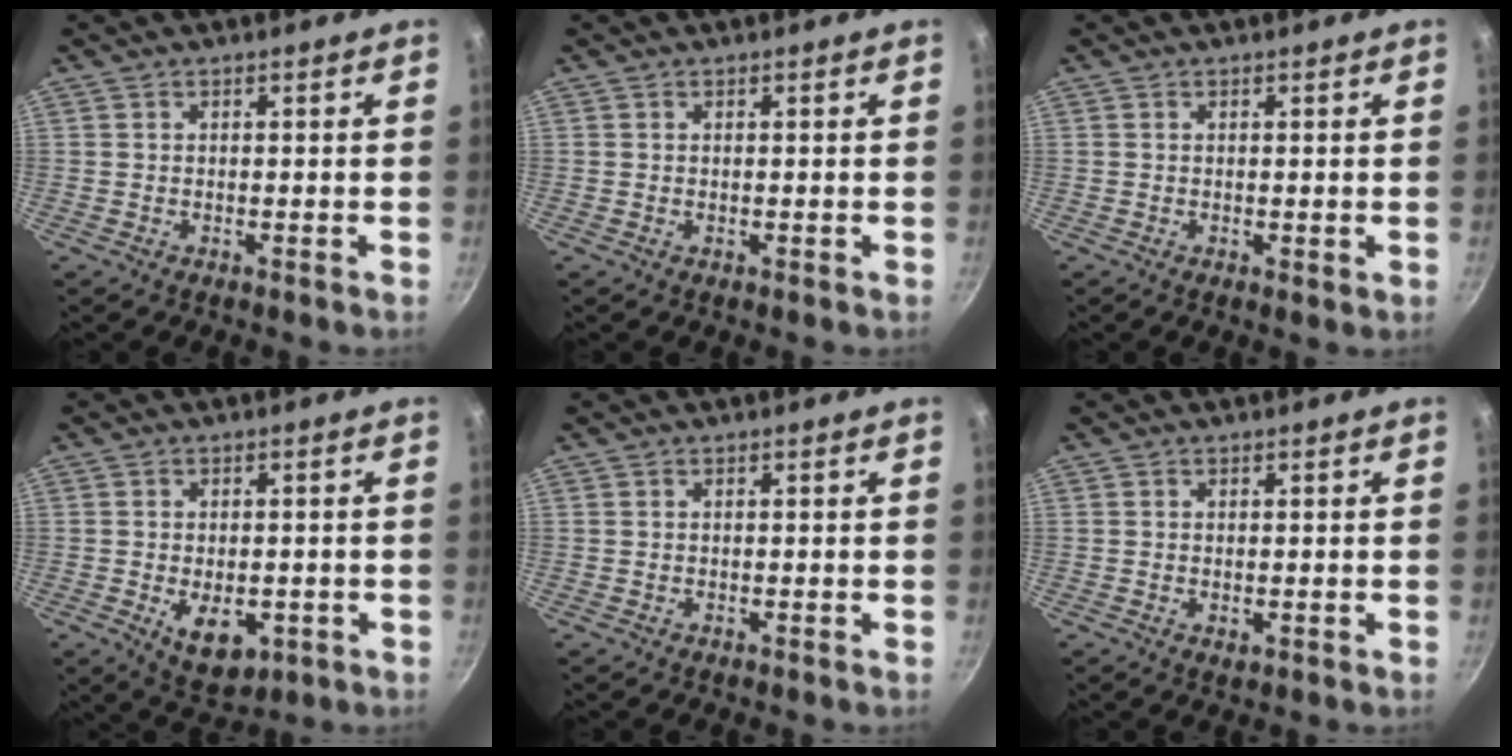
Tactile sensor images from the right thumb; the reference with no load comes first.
{"total": 0.0}
{"total": 0.7, "force": [0.1, 0.1, 0.6], "torque": [-0.006, -0.005, 0.000]}
{"total": 8.1, "force": [-2.1, 4.8, 6.1], "torque": [-0.072, -0.005, -0.016]}
{"total": 0.0}
{"total": 1.1, "force": [-0.1, 0.6, 0.9], "torque": [-0.013, -0.004, 0.000]}